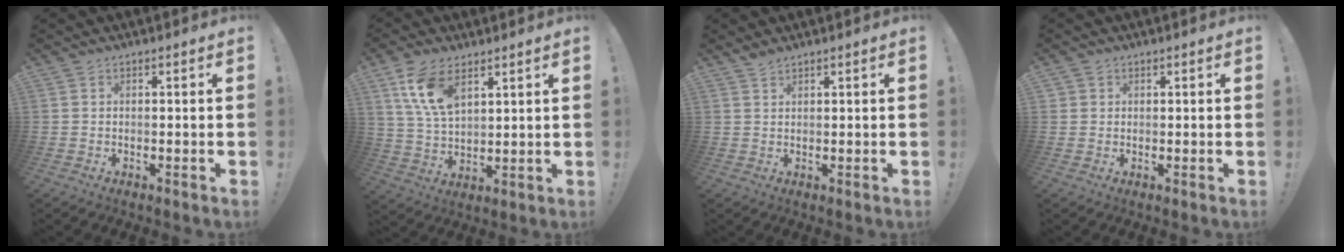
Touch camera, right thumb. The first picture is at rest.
{"total": 11.3, "force": [5.9, 6.1, 7.5], "torque": [-0.157, -0.014, 0.110]}
{"total": 1.5, "force": [1.4, 0.3, 0.6], "torque": [-0.006, -0.008, 0.025]}
{"total": 1.4, "force": [0.5, 1.3, 0.1], "torque": [-0.003, 0.000, 0.010]}